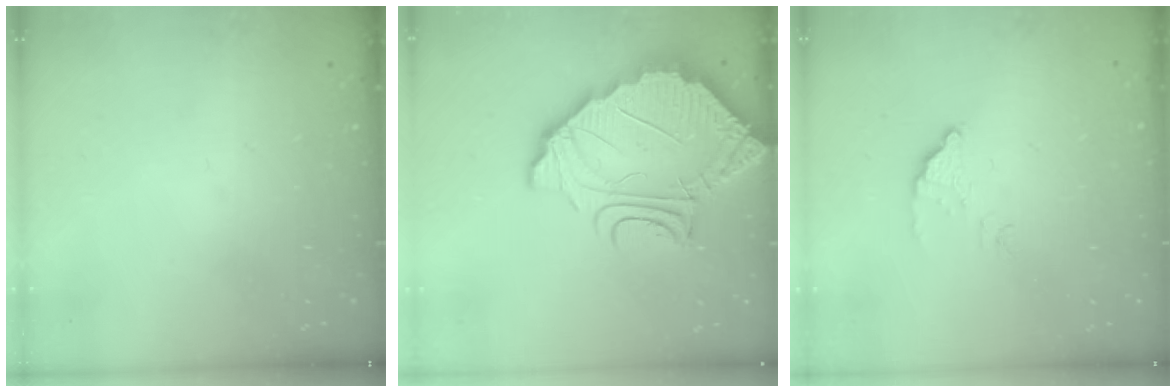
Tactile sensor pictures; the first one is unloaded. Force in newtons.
{"total": 12.6, "press": 12.6, "slide": 0.9}
{"total": 2.9, "press": 2.9, "slide": 0.1}